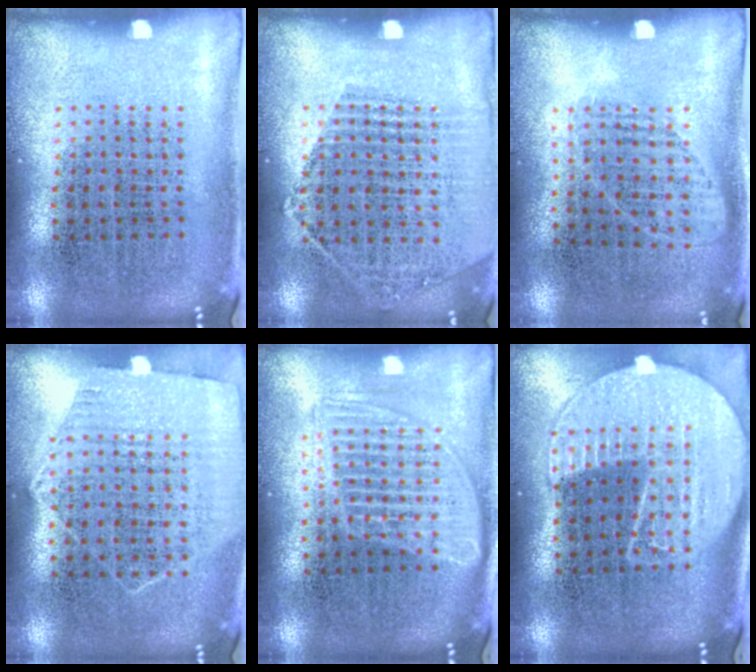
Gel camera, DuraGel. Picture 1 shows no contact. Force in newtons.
{"total": 1.4, "press": 1.4, "slide": 0.4}
{"total": 0.9, "press": 0.8, "slide": 0.5}
{"total": 1.1, "press": 1.0, "slide": 0.4}
{"total": 1.7, "press": 1.4, "slide": 1.0}
{"total": 2.1, "press": 1.9, "slide": 1.0}